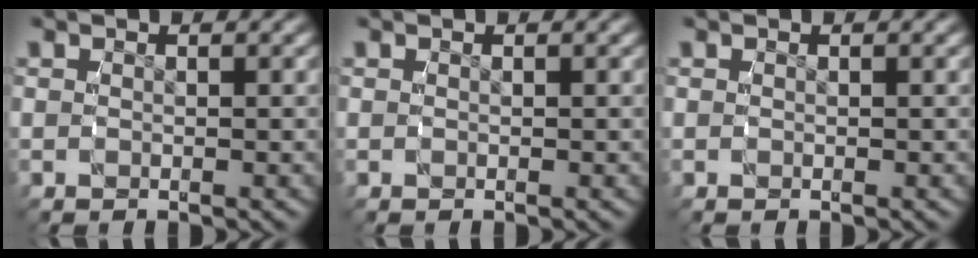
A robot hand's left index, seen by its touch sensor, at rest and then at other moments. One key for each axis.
{"total": 0.0}
{"total": 0.0}